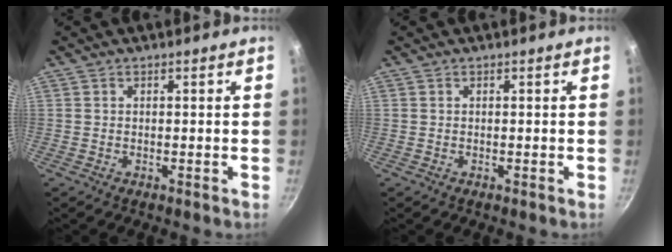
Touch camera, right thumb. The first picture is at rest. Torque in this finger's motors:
{"motor_torque": [0.00, 0.00, 0.00, 0.00, 0.00]}